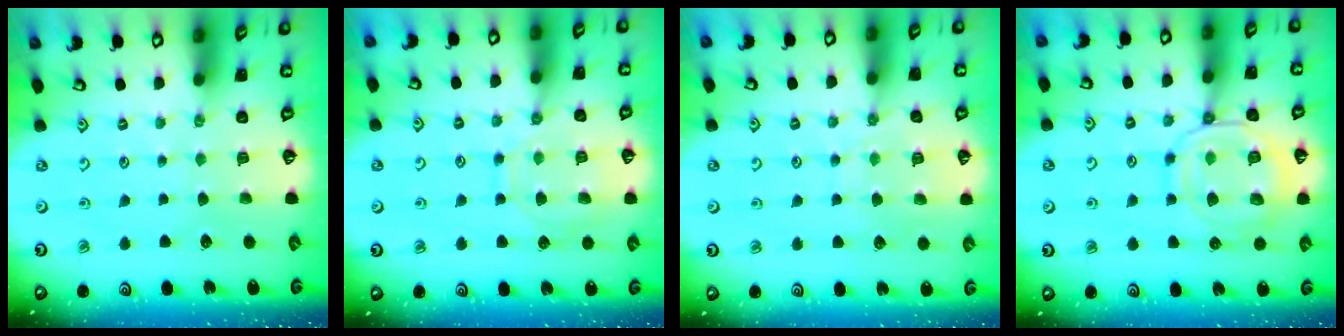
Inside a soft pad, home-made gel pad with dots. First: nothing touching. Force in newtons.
{"total": 11.3, "press": 11.2, "slide": 1.1}
{"total": 8.7, "press": 8.7, "slide": 0.8}
{"total": 13.9, "press": 13.8, "slide": 1.5}